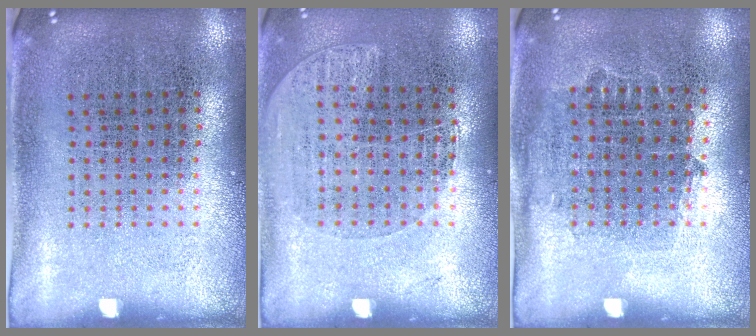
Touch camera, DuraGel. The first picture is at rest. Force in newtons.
{"total": 1.1, "press": 1.0, "slide": 0.5}
{"total": 0.8, "press": 0.7, "slide": 0.4}